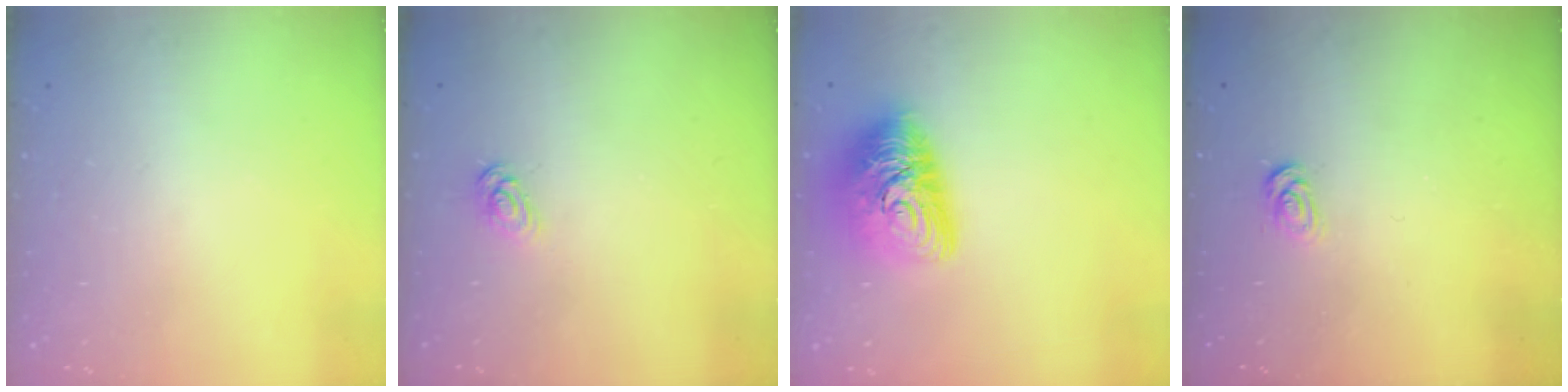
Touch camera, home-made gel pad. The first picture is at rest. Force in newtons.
{"total": 3.4, "press": 3.4, "slide": 0.3}
{"total": 15.6, "press": 15.5, "slide": 1.1}
{"total": 2.7, "press": 2.7, "slide": 0.3}